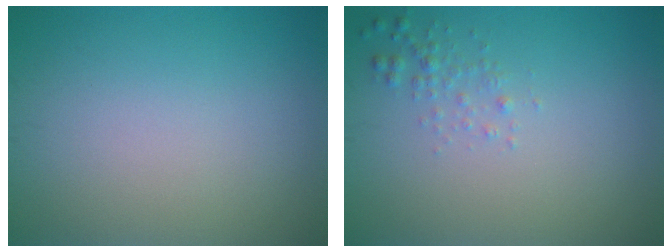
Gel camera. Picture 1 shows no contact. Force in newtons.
{"total": 1.1, "press": 1.1, "slide": 0.1}